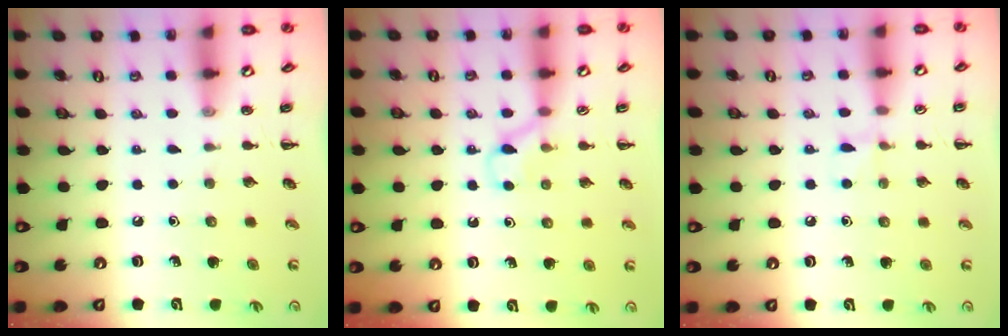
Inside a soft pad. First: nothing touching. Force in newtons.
{"total": 4.8, "press": 4.6, "slide": 1.3}
{"total": 4.3, "press": 4.0, "slide": 1.6}